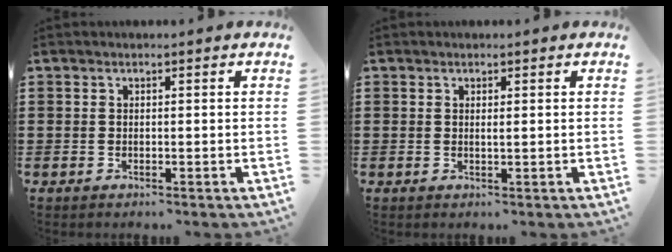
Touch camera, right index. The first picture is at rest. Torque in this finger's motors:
{"motor_torque": [-0.07, 0.09, 0.04, 0.00]}